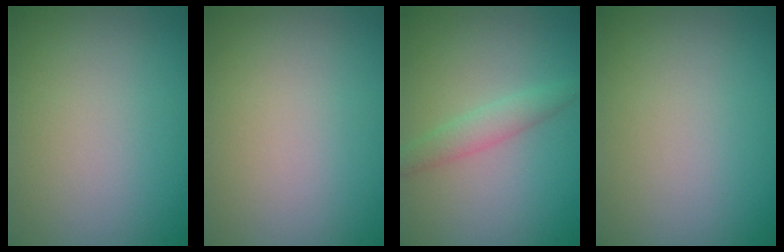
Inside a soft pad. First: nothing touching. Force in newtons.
{"total": 0.0}
{"total": 2.1, "press": 2.1, "slide": 0.1}
{"total": 0.0}